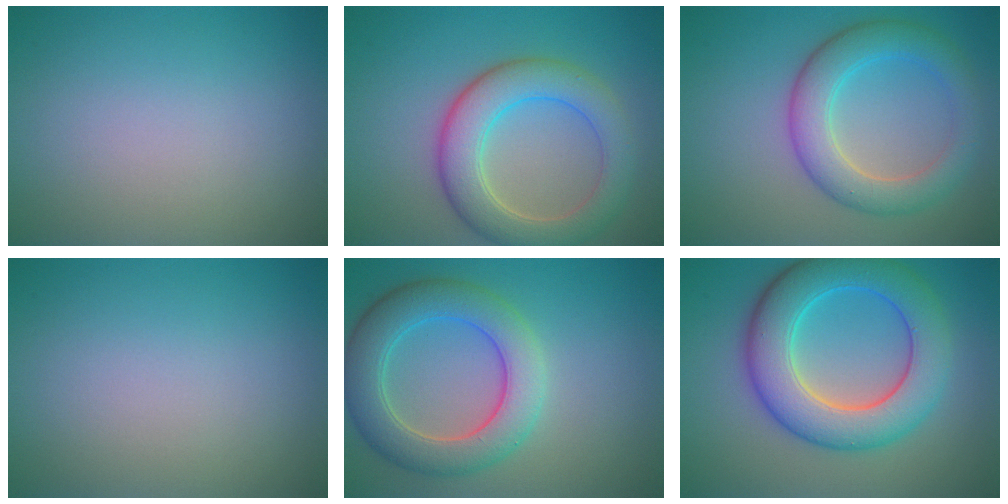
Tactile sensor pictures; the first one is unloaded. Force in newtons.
{"total": 6.4, "press": 6.4, "slide": 0.5}
{"total": 5.4, "press": 5.4, "slide": 0.1}
{"total": 0.0}
{"total": 6.6, "press": 6.5, "slide": 0.5}
{"total": 8.7, "press": 8.7, "slide": 0.2}